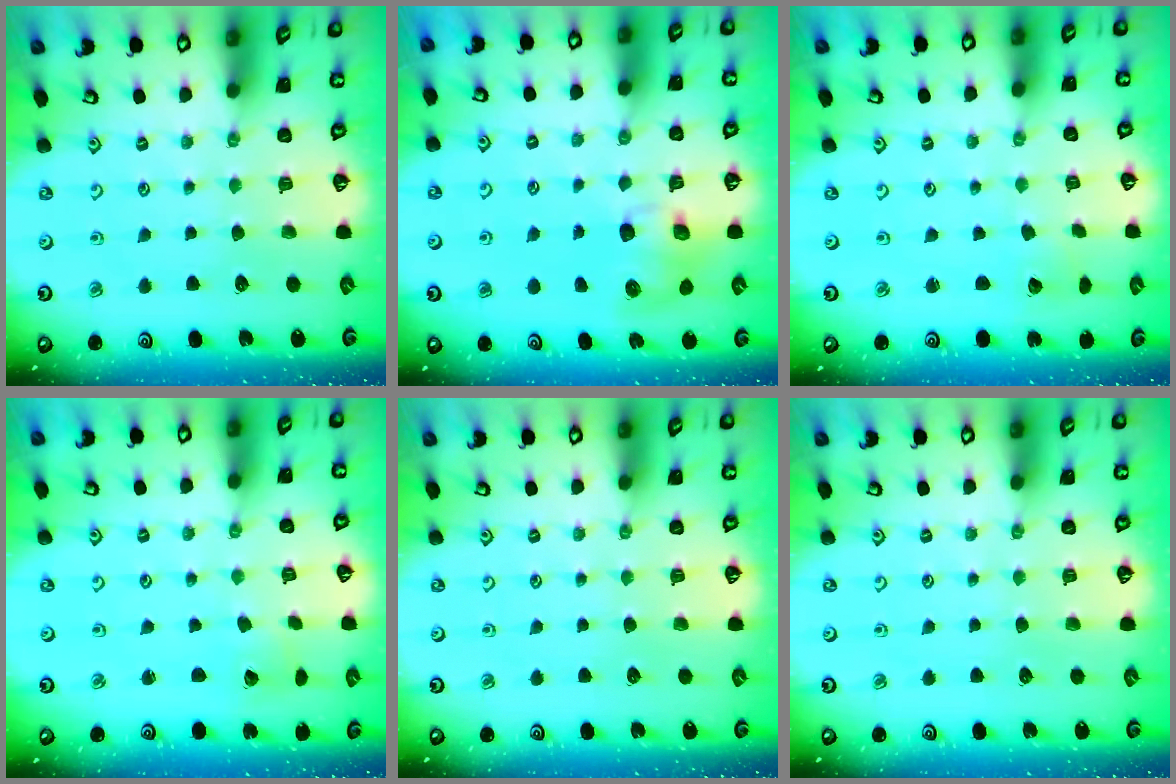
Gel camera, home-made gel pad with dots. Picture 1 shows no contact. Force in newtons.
{"total": 7.9, "press": 7.8, "slide": 1.1}
{"total": 2.0, "press": 2.0, "slide": 0.1}
{"total": 2.7, "press": 2.7, "slide": 0.2}
{"total": 0.0}
{"total": 0.0}